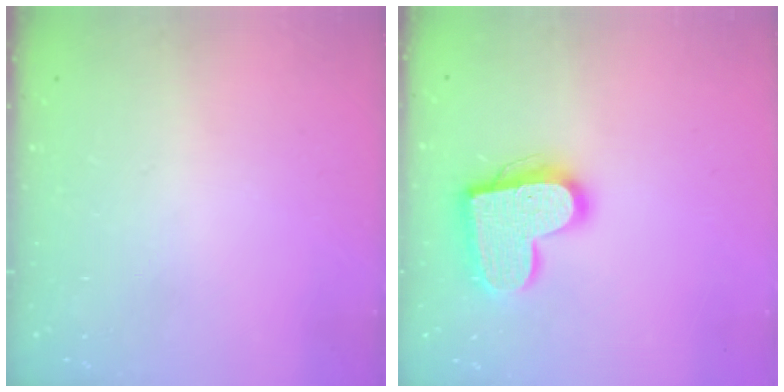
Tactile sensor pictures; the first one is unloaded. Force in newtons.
{"total": 16.9, "press": 16.8, "slide": 1.2}